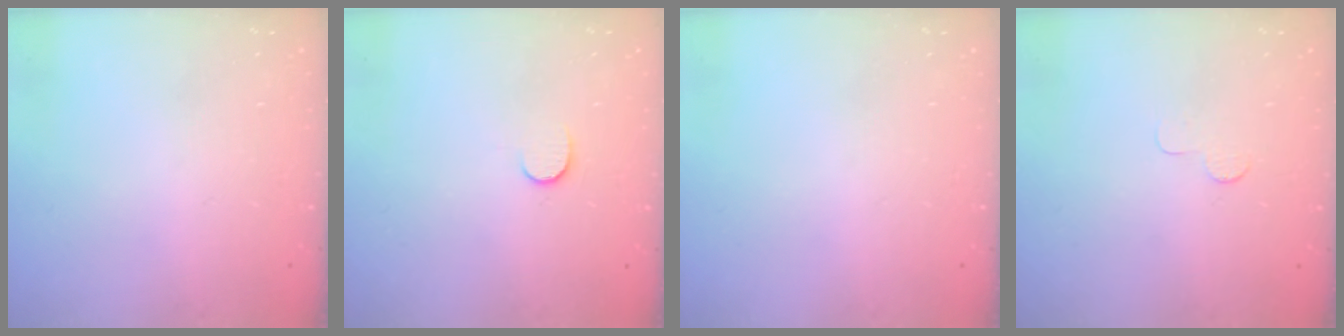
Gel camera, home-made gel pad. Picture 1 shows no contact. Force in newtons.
{"total": 6.3, "press": 6.3, "slide": 0.5}
{"total": 0.0}
{"total": 3.0, "press": 2.9, "slide": 0.3}